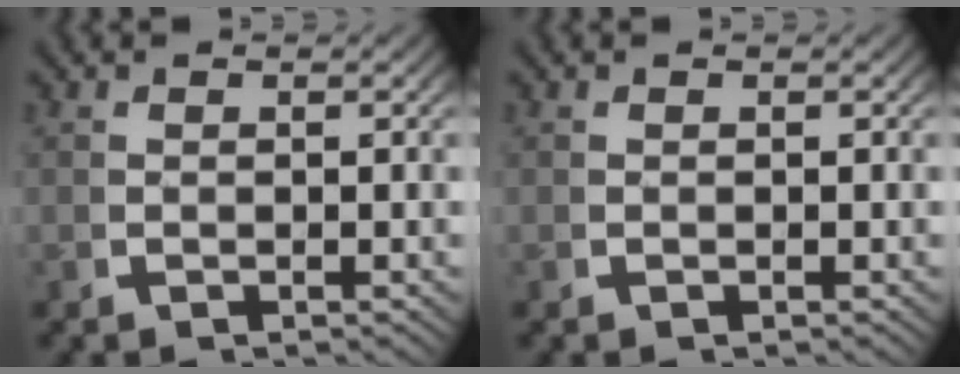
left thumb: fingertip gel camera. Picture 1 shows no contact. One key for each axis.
{"total": 0.0}